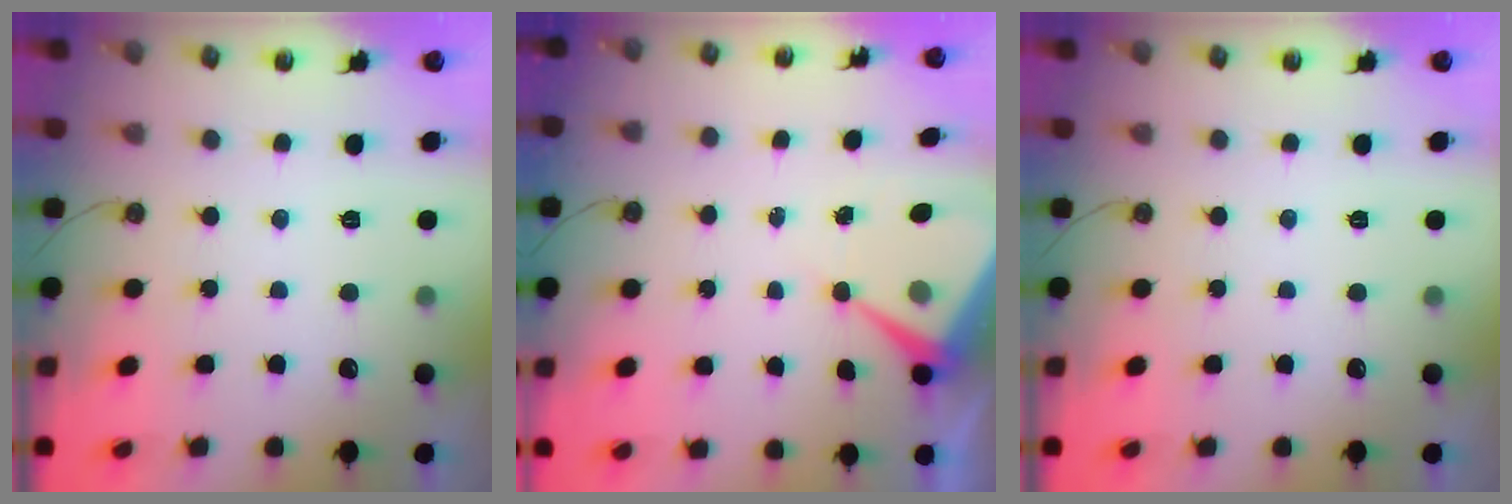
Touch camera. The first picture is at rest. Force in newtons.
{"total": 7.9, "press": 7.9, "slide": 0.6}
{"total": 0.0}